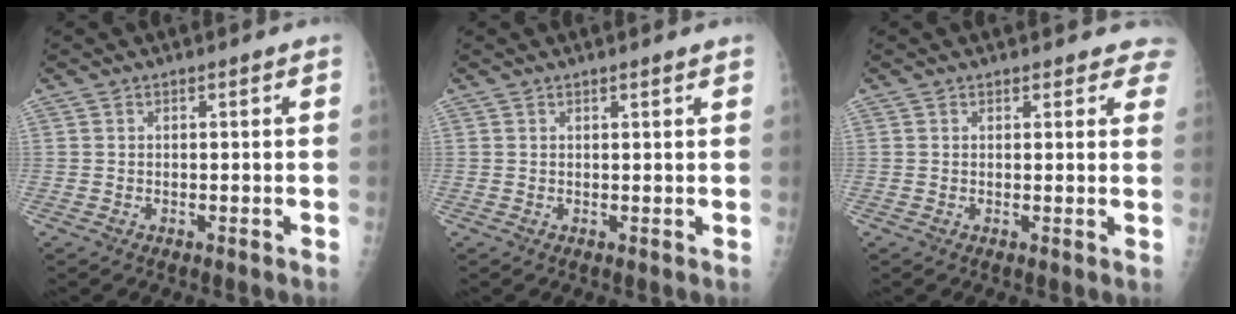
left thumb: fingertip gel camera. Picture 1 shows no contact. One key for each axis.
{"total": 1.4, "fx": 1.2, "fy": -0.1, "fz": 0.7, "tx": -0.007, "ty": 0.000, "tz": 0.016}
{"total": 4.5, "fx": 4.1, "fy": 1.9, "fz": 0.4, "tx": 0.038, "ty": -0.016, "tz": 0.023}